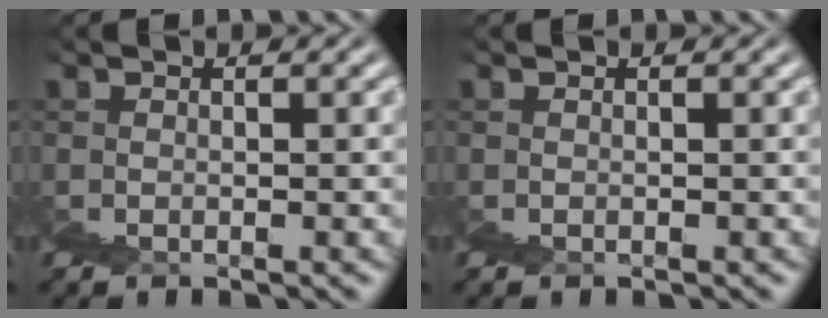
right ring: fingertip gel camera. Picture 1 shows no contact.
{"total": 0.0}